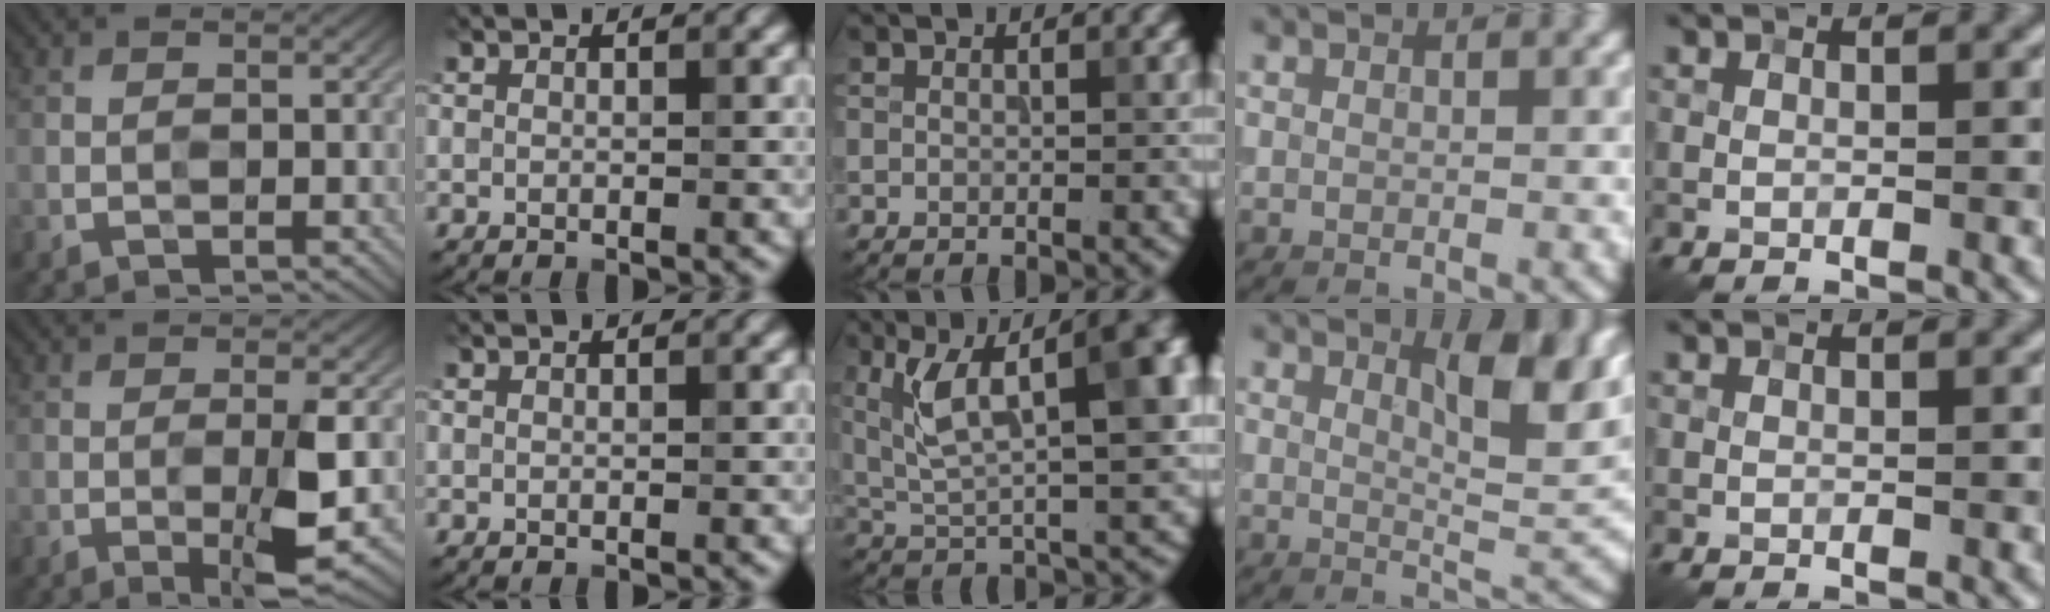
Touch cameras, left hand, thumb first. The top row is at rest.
{"thumb": {"total": 5.3, "force": [-1.7, 0.5, 5.0], "torque": [-0.074, 0.006, -0.023]}, "middle": {"total": 12.5, "force": [4.0, 4.9, 10.8], "torque": [-0.174, 0.006, 0.073]}, "ring": {"total": 6.4, "force": [2.8, 1.9, 5.4], "torque": [-0.073, -0.002, 0.045]}}